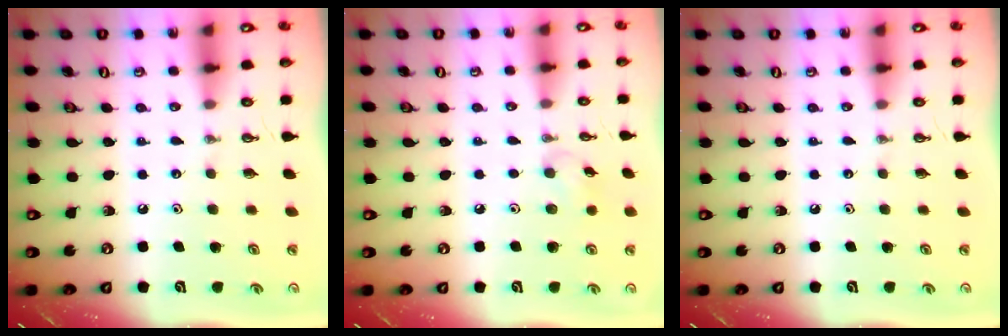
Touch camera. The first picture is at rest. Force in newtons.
{"total": 5.3, "press": 5.1, "slide": 1.1}
{"total": 0.0}